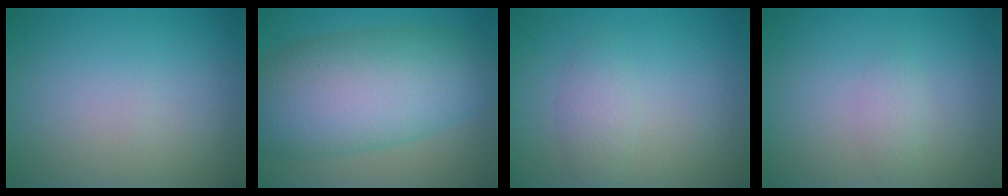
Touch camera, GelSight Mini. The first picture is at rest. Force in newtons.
{"total": 11.0, "press": 11.0, "slide": 0.0}
{"total": 1.8, "press": 1.8, "slide": 0.2}
{"total": 1.2, "press": 1.2, "slide": 0.0}